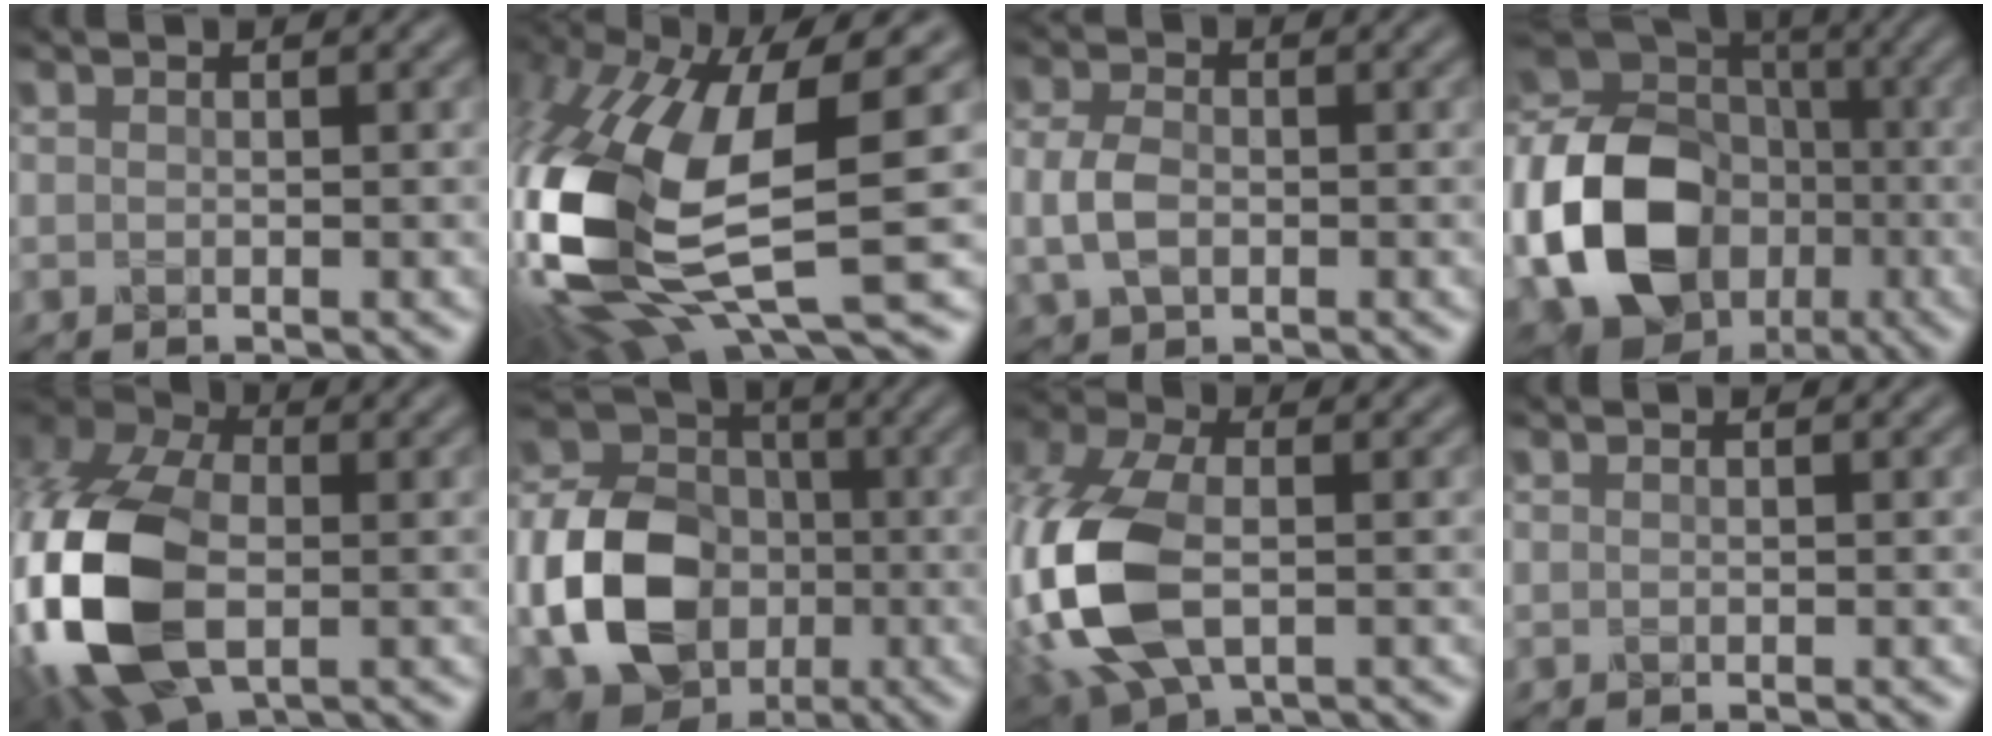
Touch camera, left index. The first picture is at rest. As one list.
[{"total": 16.6, "force": [-1.6, 6.9, 15.0], "torque": [-0.360, -0.032, -0.019]}, {"total": 3.5, "force": [-0.6, 2.4, 2.5], "torque": [-0.060, 0.000, -0.015]}, {"total": 16.9, "force": [-4.3, 13.5, 9.2], "torque": [-0.212, -0.032, -0.083]}, {"total": 14.2, "force": [-3.2, 8.9, 10.6], "torque": [-0.258, -0.026, -0.068]}, {"total": 12.3, "force": [-3.4, 9.5, 7.0], "torque": [-0.145, -0.021, -0.066]}, {"total": 12.5, "force": [-2.2, 7.3, 9.8], "torque": [-0.259, -0.012, -0.047]}, {"total": 0.0}]